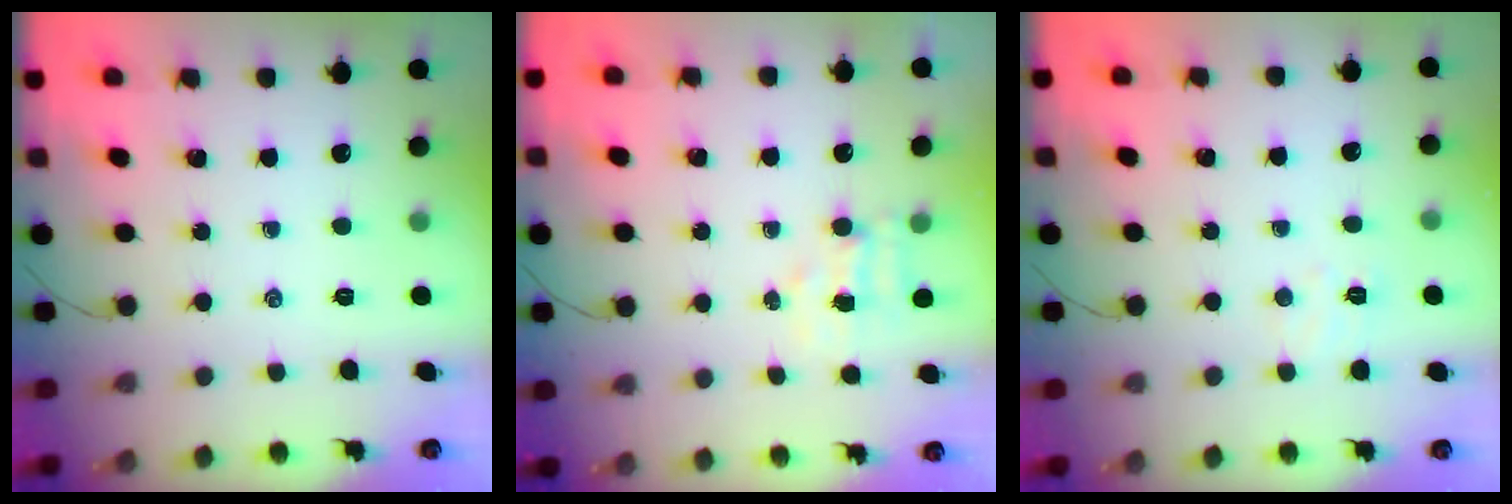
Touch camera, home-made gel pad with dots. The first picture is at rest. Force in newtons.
{"total": 3.8, "press": 3.7, "slide": 0.9}
{"total": 5.0, "press": 4.9, "slide": 1.2}